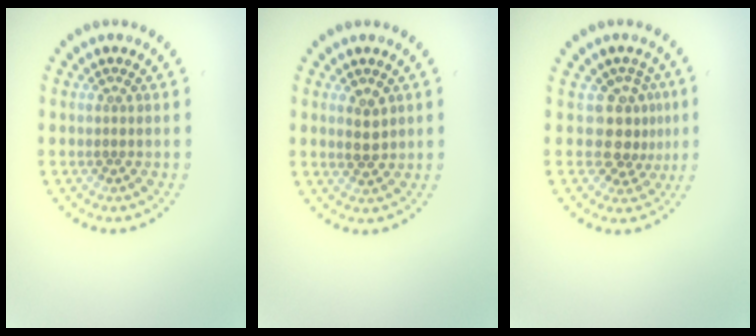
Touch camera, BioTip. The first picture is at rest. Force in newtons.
{"total": 1.9, "press": 1.8, "slide": 0.5}
{"total": 3.2, "press": 2.5, "slide": 2.1}